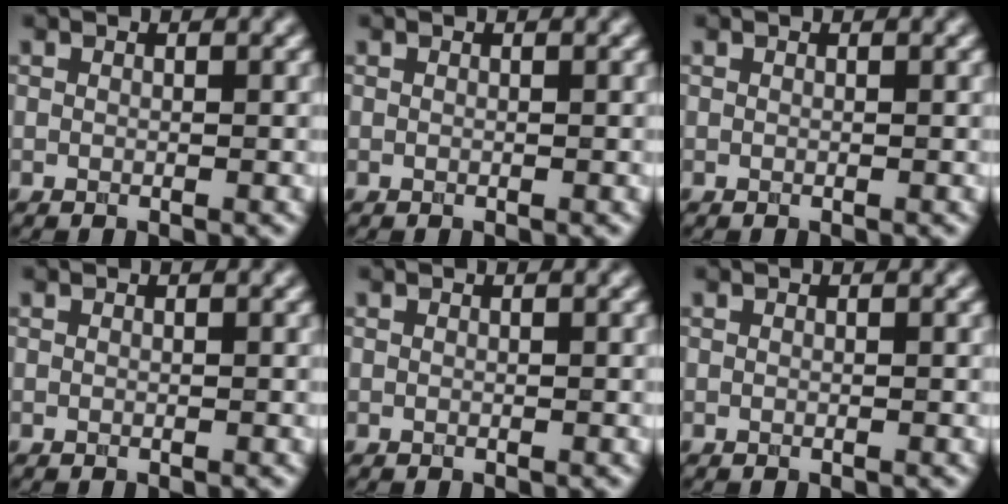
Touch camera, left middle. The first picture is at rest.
{"total": 0.0}
{"total": 0.0}
{"total": 0.0}
{"total": 0.0}
{"total": 0.0}